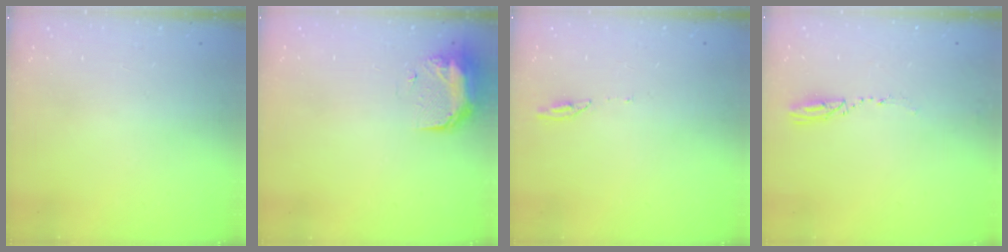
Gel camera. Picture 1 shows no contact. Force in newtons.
{"total": 17.8, "press": 11.5, "slide": 13.6}
{"total": 3.7, "press": 3.7, "slide": 0.5}
{"total": 3.3, "press": 3.3, "slide": 0.4}